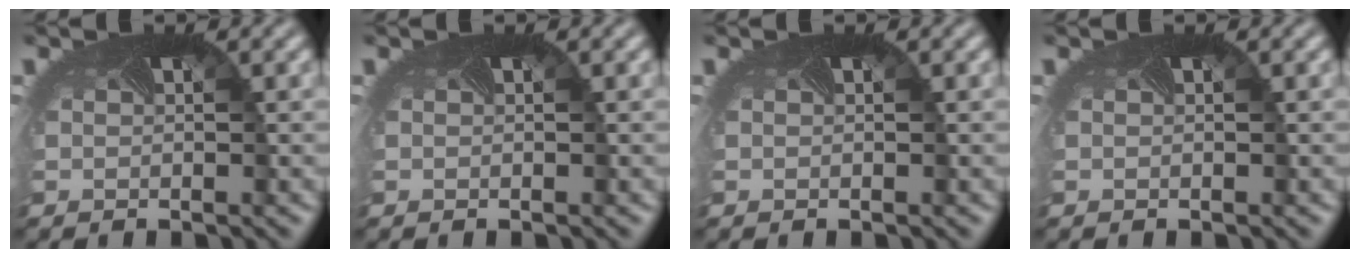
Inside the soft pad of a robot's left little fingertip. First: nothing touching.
{"total": 0.0}
{"total": 0.0}
{"total": 0.0}